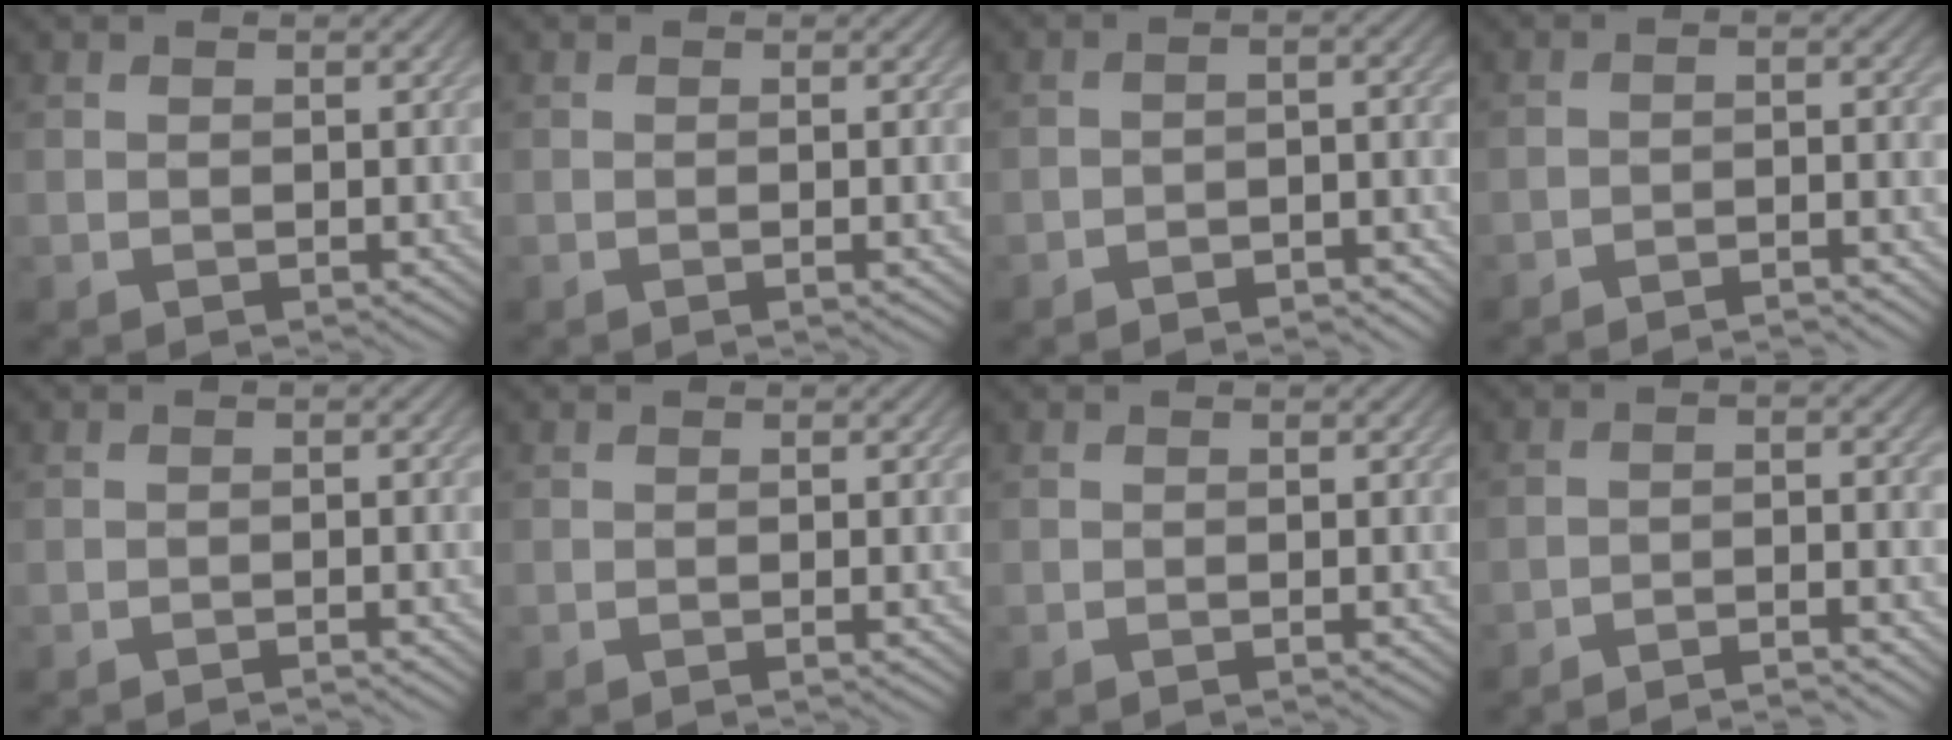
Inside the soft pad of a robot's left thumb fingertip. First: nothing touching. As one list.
[{"total": 2.0, "force": [-0.2, 0.3, 2.0], "torque": [-0.027, 0.004, -0.008]}, {"total": 3.9, "force": [-3.0, 0.6, 2.4], "torque": [-0.038, 0.012, -0.049]}, {"total": 4.2, "force": [-3.3, 0.2, 2.6], "torque": [-0.042, 0.013, -0.067]}, {"total": 1.4, "force": [-0.9, 0.1, 1.0], "torque": [-0.006, 0.005, -0.024]}, {"total": 1.7, "force": [-0.2, 0.2, 1.6], "torque": [-0.024, 0.002, -0.007]}, {"total": 1.2, "force": [-0.2, 0.1, 1.1], "torque": [-0.016, 0.004, -0.008]}, {"total": 5.4, "force": [-4.1, 0.3, 3.6], "torque": [-0.058, 0.018, -0.080]}]